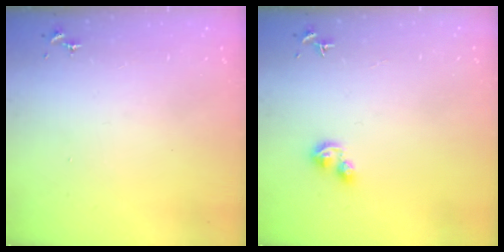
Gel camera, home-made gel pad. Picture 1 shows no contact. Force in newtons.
{"total": 5.1, "press": 5.1, "slide": 0.6}